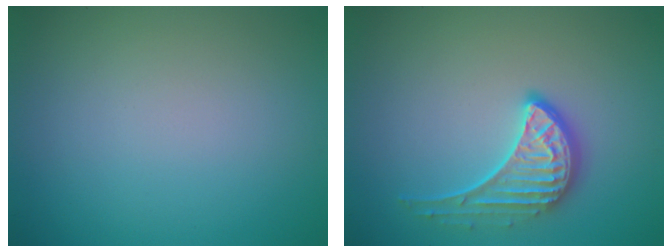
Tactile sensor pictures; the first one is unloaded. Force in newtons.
{"total": 3.5, "press": 3.0, "slide": 1.8}